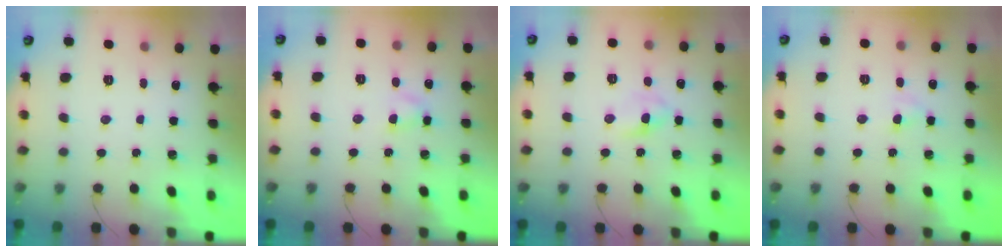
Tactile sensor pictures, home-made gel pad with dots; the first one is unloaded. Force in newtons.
{"total": 3.2, "press": 3.0, "slide": 1.1}
{"total": 2.8, "press": 2.6, "slide": 1.2}
{"total": 2.8, "press": 2.6, "slide": 1.0}